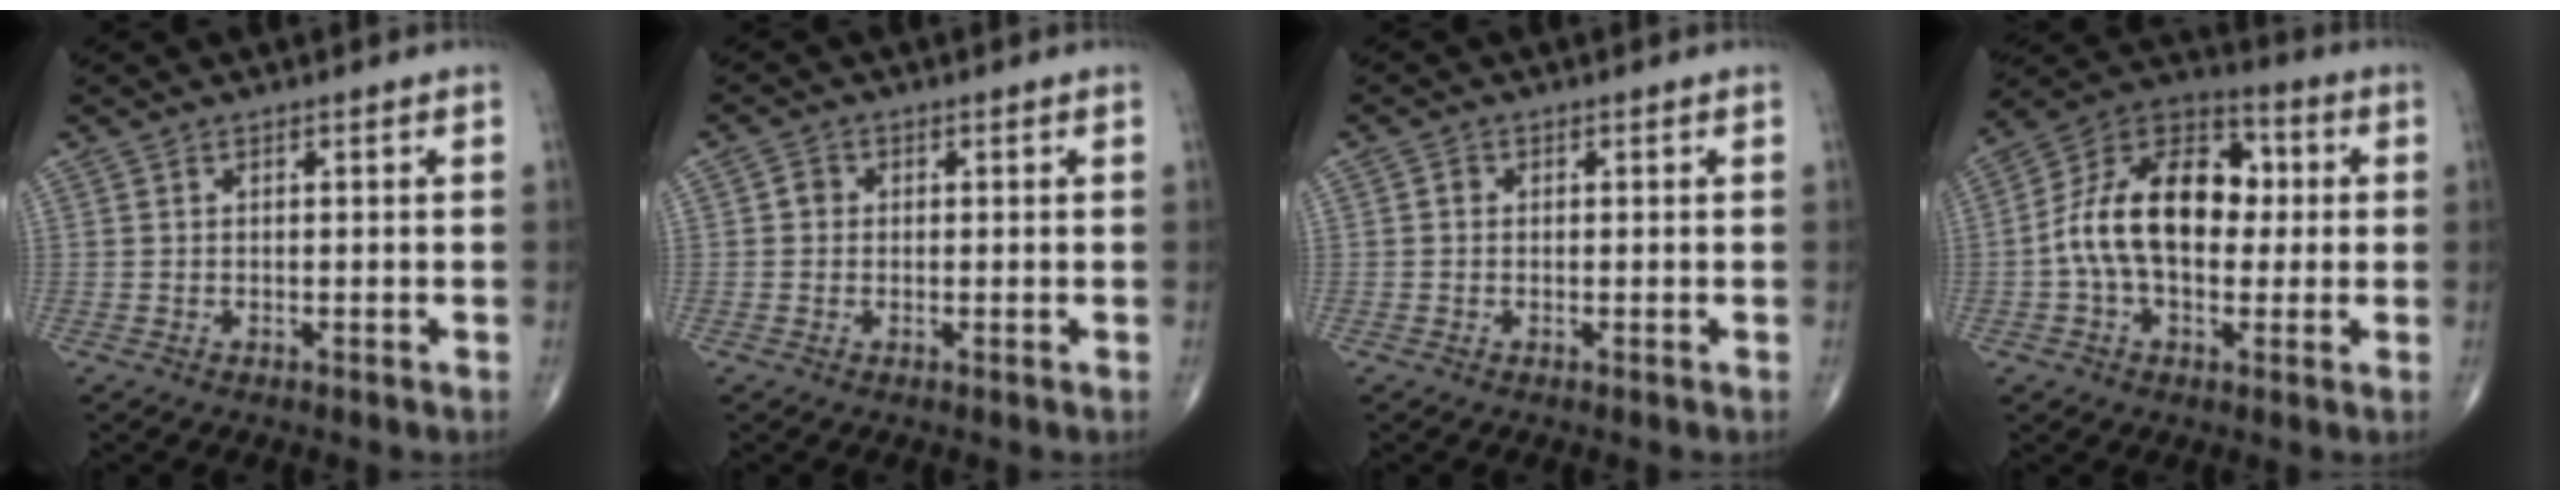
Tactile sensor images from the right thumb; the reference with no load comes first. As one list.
[{"total": 1.9, "force": [0.0, 1.7, 0.7], "torque": [-0.002, 0.004, -0.004]}, {"total": 1.1, "force": [0.0, 1.0, 0.4], "torque": [-0.003, 0.003, -0.003]}, {"total": 18.0, "force": [0.4, 11.4, 13.9], "torque": [-0.217, 0.037, -0.003]}]